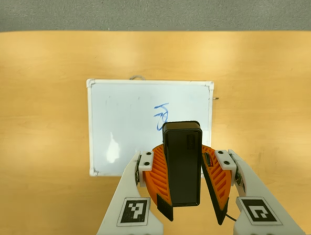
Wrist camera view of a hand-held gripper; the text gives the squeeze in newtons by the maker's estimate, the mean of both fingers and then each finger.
{"total": 9.5, "left": 9.9, "right": 9.1}